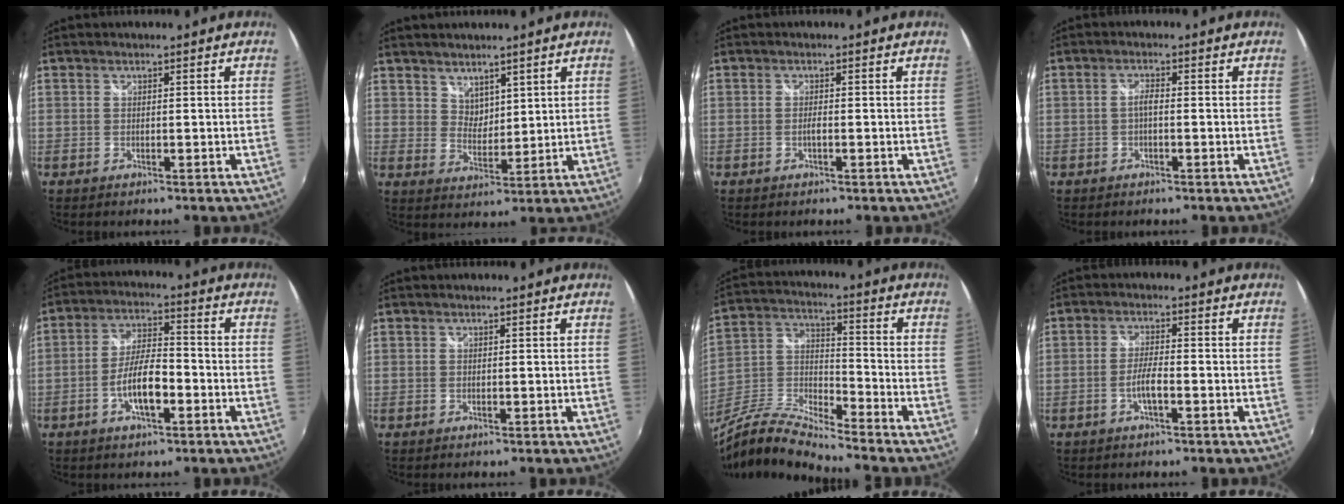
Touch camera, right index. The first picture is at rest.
{"total": 4.4, "force": [3.4, 2.6, 1.2], "torque": [-0.007, 0.003, 0.065]}
{"total": 0.9, "force": [-0.4, 0.2, 0.8], "torque": [-0.017, -0.001, -0.008]}
{"total": 1.6, "force": [-0.5, 0.5, 1.5], "torque": [-0.029, 0.006, -0.011]}
{"total": 8.1, "force": [-3.2, 2.6, 6.9], "torque": [-0.136, 0.004, -0.055]}
{"total": 0.0}
{"total": 12.1, "force": [-9.8, 1.6, 7.0], "torque": [-0.156, -0.010, -0.200]}
{"total": 3.5, "force": [-1.6, 0.5, 3.0], "torque": [-0.065, 0.000, -0.030]}